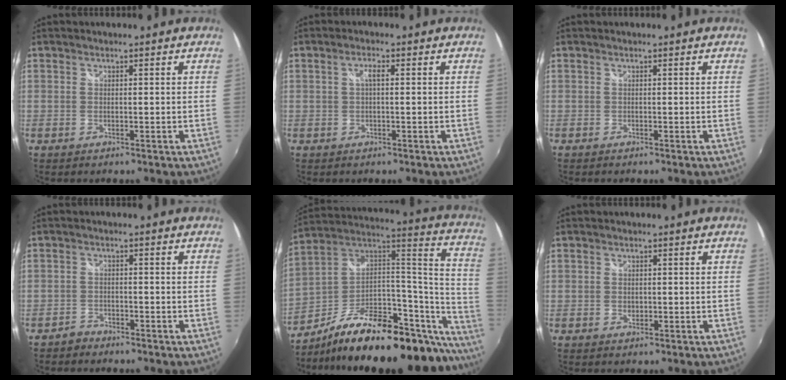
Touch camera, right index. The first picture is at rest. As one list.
[{"total": 1.7, "force": [0.1, 0.6, 1.6], "torque": [-0.031, 0.006, -0.001]}, {"total": 0.0}, {"total": 2.4, "force": [-2.2, 1.0, 0.0], "torque": [-0.006, 0.004, -0.043]}, {"total": 33.8, "force": [-23.9, 12.1, 20.5], "torque": [-0.266, 0.026, -0.366]}, {"total": 1.3, "force": [-0.3, 1.1, 0.6], "torque": [-0.009, 0.001, -0.005]}]